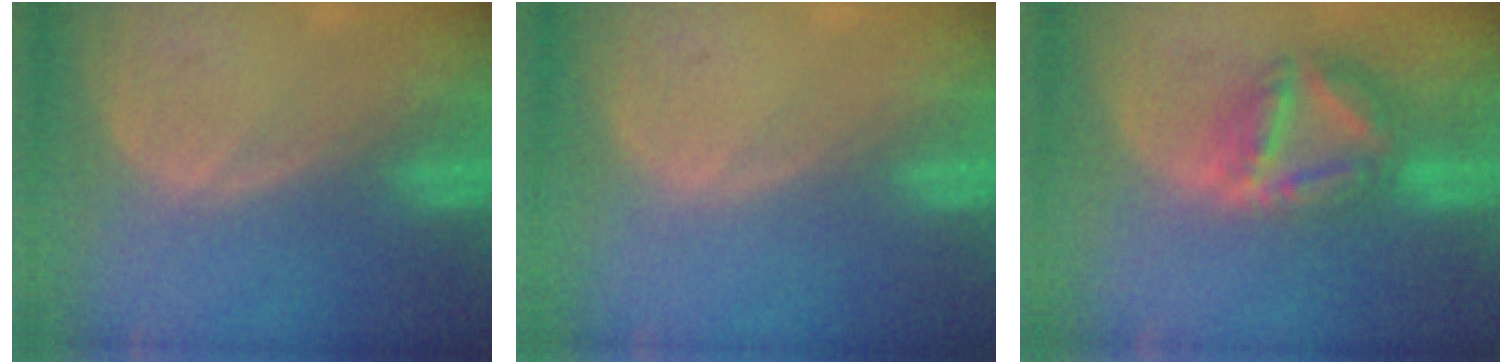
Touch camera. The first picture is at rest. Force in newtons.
{"total": 0.0}
{"total": 8.0, "press": 7.0, "slide": 4.0}